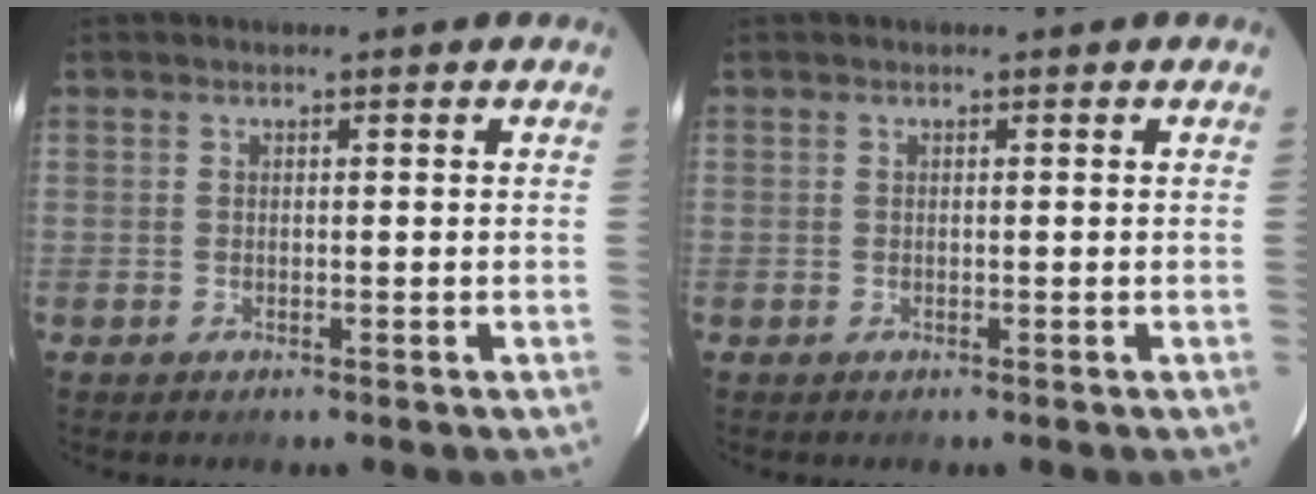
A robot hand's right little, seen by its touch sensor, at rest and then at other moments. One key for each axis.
{"total": 0.0}